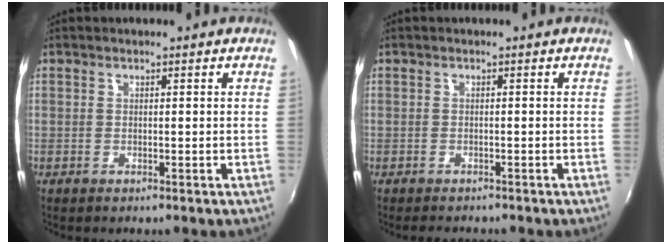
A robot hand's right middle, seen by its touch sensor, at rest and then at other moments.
{"total": 2.7, "force": [-2.5, 0.7, 0.9], "torque": [-0.022, -0.014, -0.039]}